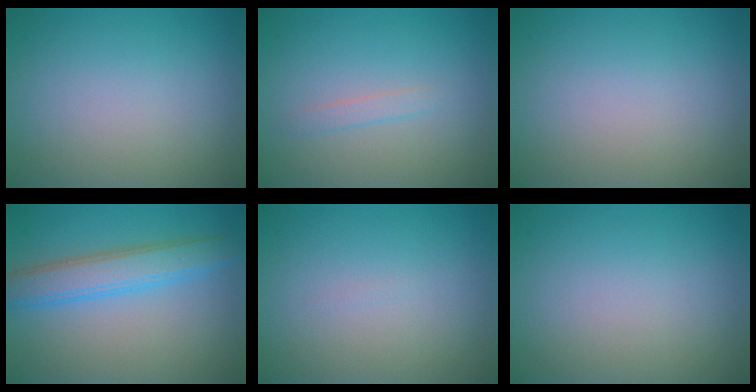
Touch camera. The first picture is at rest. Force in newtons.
{"total": 0.9, "press": 0.8, "slide": 0.1}
{"total": 0.0}
{"total": 4.4, "press": 4.4, "slide": 0.1}
{"total": 0.0}
{"total": 0.0}